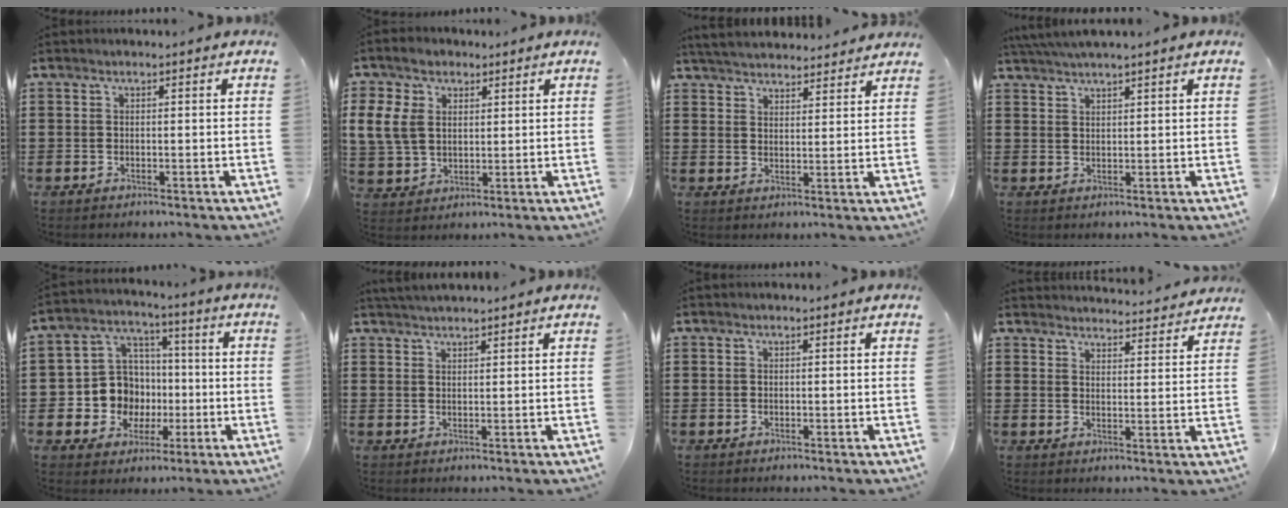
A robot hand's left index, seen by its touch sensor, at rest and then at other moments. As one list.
[{"total": 7.7, "force": [3.1, 5.8, 4.0], "torque": [-0.111, 0.016, 0.058]}, {"total": 4.3, "force": [4.3, 0.3, 0.4], "torque": [-0.023, -0.017, 0.079]}, {"total": 2.7, "force": [2.4, -0.4, 1.0], "torque": [-0.026, -0.001, 0.047]}, {"total": 9.6, "force": [-0.6, 9.3, 2.6], "torque": [-0.087, 0.005, -0.001]}, {"total": 2.0, "force": [2.0, -0.1, 0.3], "torque": [-0.010, 0.000, 0.039]}, {"total": 0.0}, {"total": 3.7, "force": [3.7, -0.2, -0.1], "torque": [-0.003, -0.025, 0.065]}]